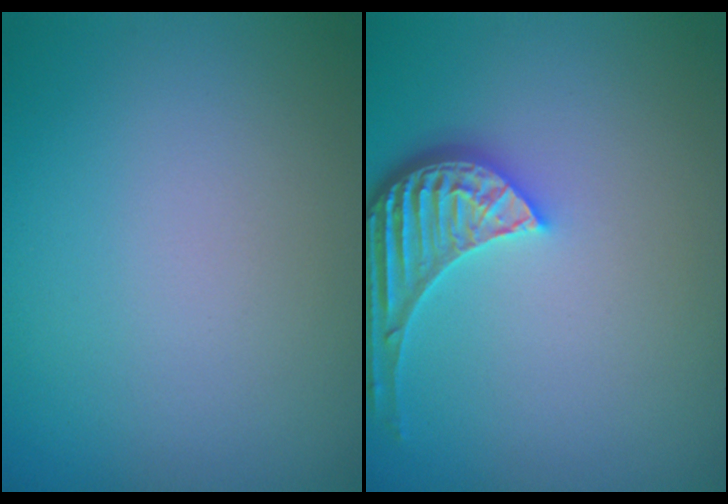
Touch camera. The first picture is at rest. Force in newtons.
{"total": 4.0, "press": 3.4, "slide": 2.1}